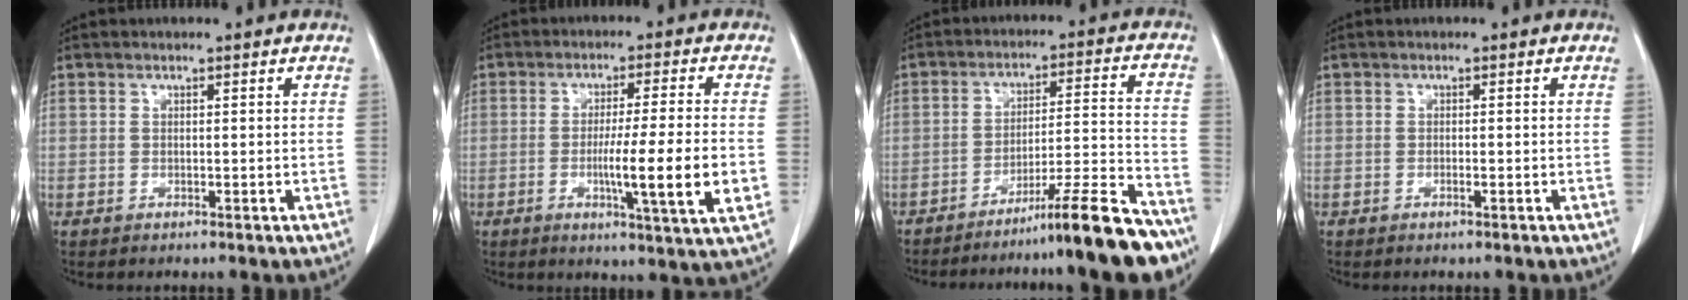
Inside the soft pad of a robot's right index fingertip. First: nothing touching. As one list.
[{"total": 11.5, "force": [-2.2, -0.7, 11.3], "torque": [-0.180, -0.021, -0.042]}, {"total": 15.0, "force": [-12.1, -0.8, 8.9], "torque": [-0.107, 0.020, -0.187]}, {"total": 0.8, "force": [-0.3, 0.0, 0.7], "torque": [-0.016, 0.000, -0.005]}]